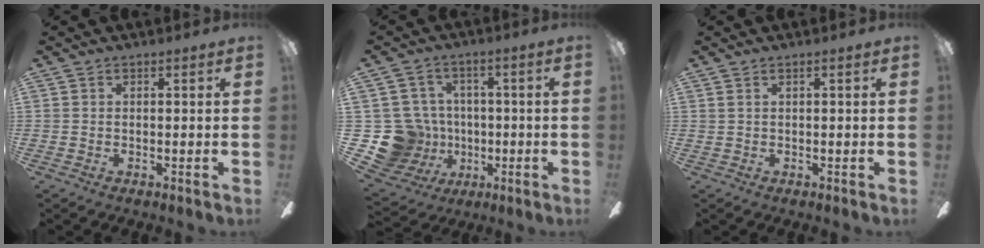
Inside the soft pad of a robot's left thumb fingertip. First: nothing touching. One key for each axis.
{"total": 15.6, "fx": -2.8, "fy": 14.4, "fz": 5.2, "tx": -0.132, "ty": 0.016, "tz": -0.030}
{"total": 1.0, "fx": 0.0, "fy": 0.2, "fz": 1.0, "tx": -0.018, "ty": 0.001, "tz": 0.001}